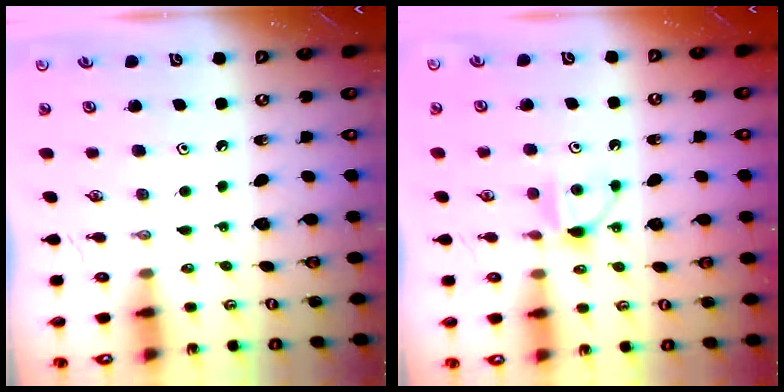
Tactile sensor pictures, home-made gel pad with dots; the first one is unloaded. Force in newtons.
{"total": 6.8, "press": 6.7, "slide": 0.8}